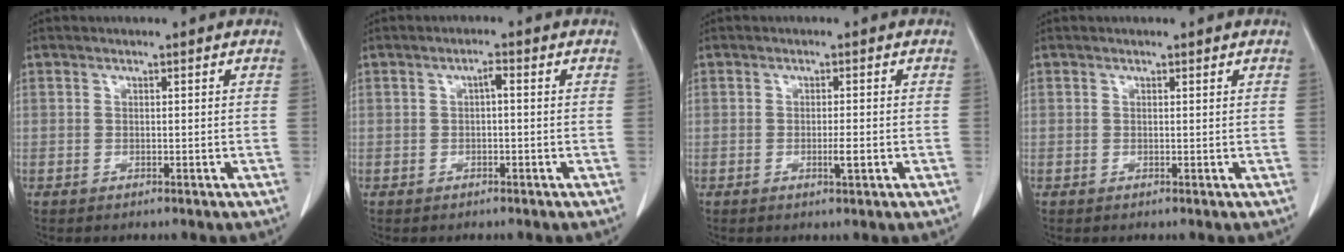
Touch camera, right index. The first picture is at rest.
{"total": 1.3, "force": [0.0, 0.3, 1.3], "torque": [-0.021, 0.004, 0.000]}
{"total": 2.0, "force": [-0.6, 0.1, 1.9], "torque": [-0.034, -0.003, -0.007]}
{"total": 0.0}